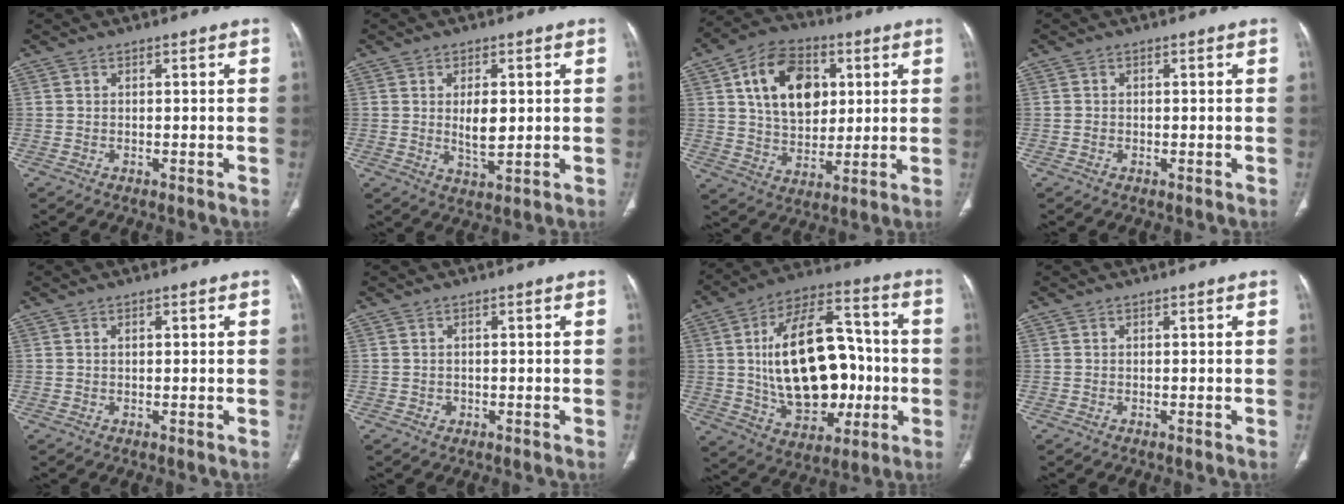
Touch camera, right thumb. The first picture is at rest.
{"total": 5.7, "force": [0.6, 2.6, 5.1], "torque": [-0.077, -0.011, 0.015]}
{"total": 16.3, "force": [4.8, 11.2, 10.9], "torque": [-0.143, -0.004, 0.083]}
{"total": 0.5, "force": [-0.2, 0.5, 0.2], "torque": [0.000, 0.003, -0.004]}
{"total": 0.9, "force": [0.3, 0.4, 0.7], "torque": [-0.013, 0.002, 0.004]}
{"total": 0.9, "force": [-0.2, 0.8, 0.1], "torque": [0.004, 0.003, -0.002]}
{"total": 24.6, "force": [-0.6, 14.8, 19.7], "torque": [-0.293, 0.024, 0.005]}
{"total": 0.0}